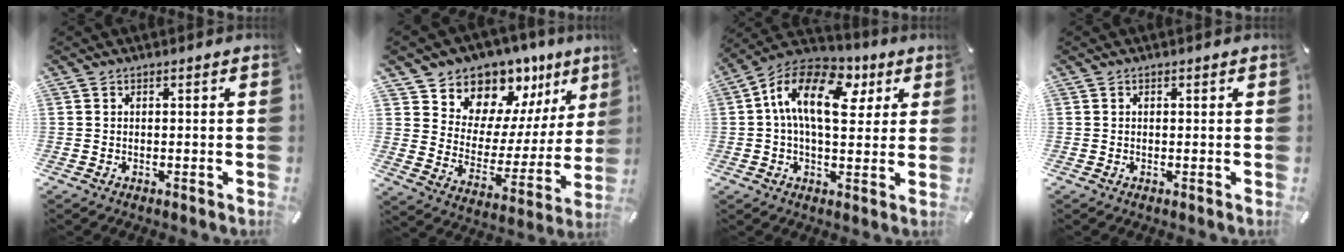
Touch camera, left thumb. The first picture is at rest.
{"total": 11.6, "force": [9.8, 6.2, -0.6], "torque": [0.006, -0.123, 0.177]}
{"total": 16.2, "force": [4.3, 9.1, 12.7], "torque": [-0.225, -0.008, 0.070]}
{"total": 0.0}